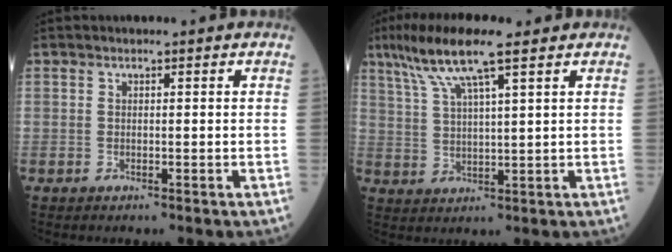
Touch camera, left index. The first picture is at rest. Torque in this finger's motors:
{"motor_torque": [1.22, -0.92, 0.51, 0.07]}